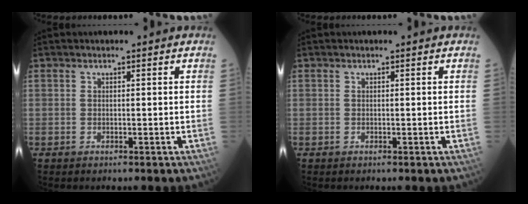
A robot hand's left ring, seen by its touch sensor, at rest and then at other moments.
{"total": 0.0}